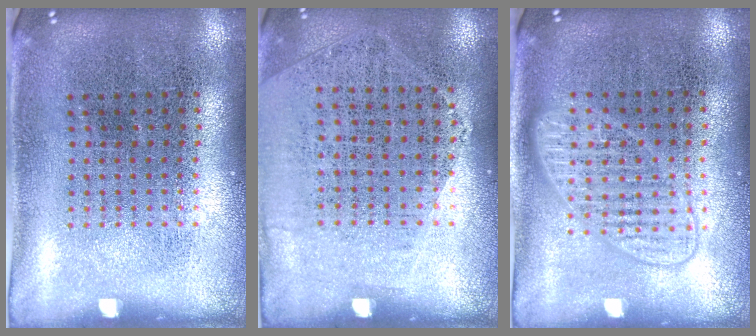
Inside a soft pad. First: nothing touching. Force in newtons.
{"total": 1.2, "press": 0.9, "slide": 0.7}
{"total": 1.5, "press": 1.4, "slide": 0.3}